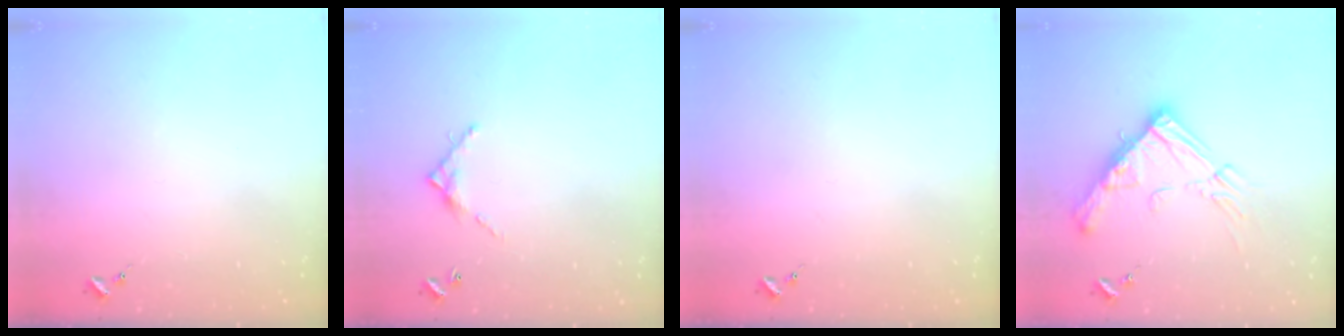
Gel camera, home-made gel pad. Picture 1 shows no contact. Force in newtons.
{"total": 7.0, "press": 7.0, "slide": 0.2}
{"total": 0.0}
{"total": 16.4, "press": 16.4, "slide": 1.8}